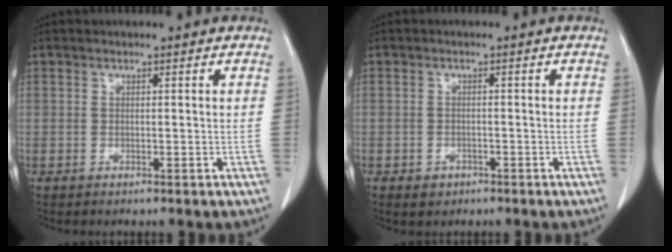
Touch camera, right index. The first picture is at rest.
{"total": 1.9, "force": [-1.1, 1.5, 0.6], "torque": [-0.008, 0.004, -0.009]}